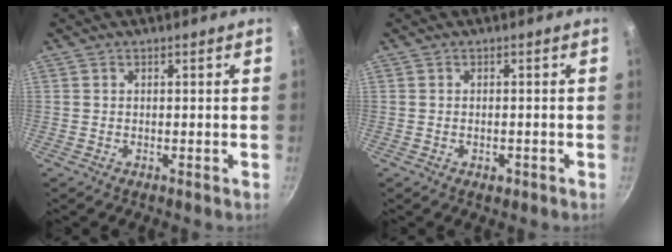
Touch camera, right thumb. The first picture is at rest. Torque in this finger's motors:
{"motor_torque": [-0.83, 0.14, 0.21, -0.03, 0.05]}